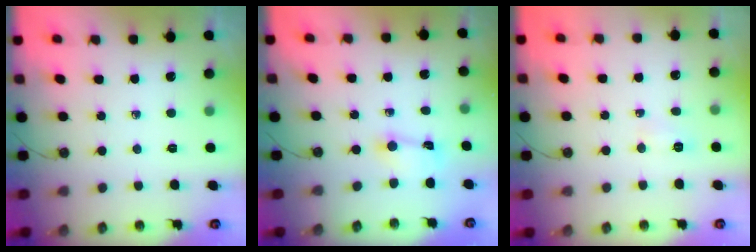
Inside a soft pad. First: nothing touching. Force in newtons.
{"total": 2.1, "press": 2.0, "slide": 0.6}
{"total": 16.7, "press": 5.3, "slide": 15.8}